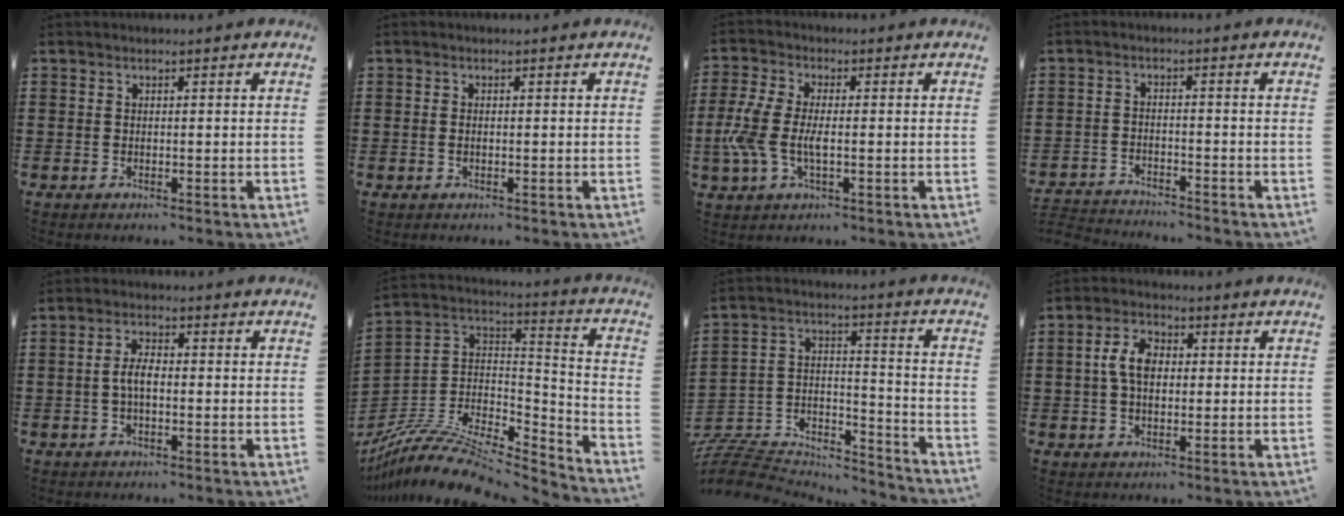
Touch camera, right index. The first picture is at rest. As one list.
[{"total": 0.5, "force": [-0.1, 0.3, 0.4], "torque": [-0.010, 0.001, -0.003]}, {"total": 6.6, "force": [-1.3, 3.3, 5.6], "torque": [-0.148, -0.007, -0.035]}, {"total": 3.1, "force": [-3.1, 0.0, -0.4], "torque": [-0.002, -0.002, -0.067]}, {"total": 3.4, "force": [-0.7, 1.3, 3.0], "torque": [-0.070, -0.001, -0.019]}, {"total": 10.1, "force": [-8.1, 3.2, 5.0], "torque": [-0.102, 0.006, -0.161]}, {"total": 7.3, "force": [-6.9, 2.1, 1.2], "torque": [-0.038, 0.000, -0.141]}, {"total": 5.4, "force": [0.2, 3.2, 4.3], "torque": [-0.098, 0.013, -0.002]}]